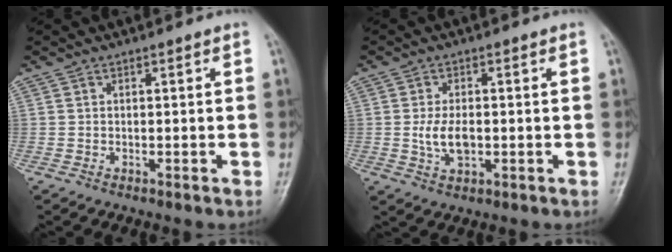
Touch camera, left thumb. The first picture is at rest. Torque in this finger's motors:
{"motor_torque": [0.13, 0.10, 0.84, 0.24, 0.25]}